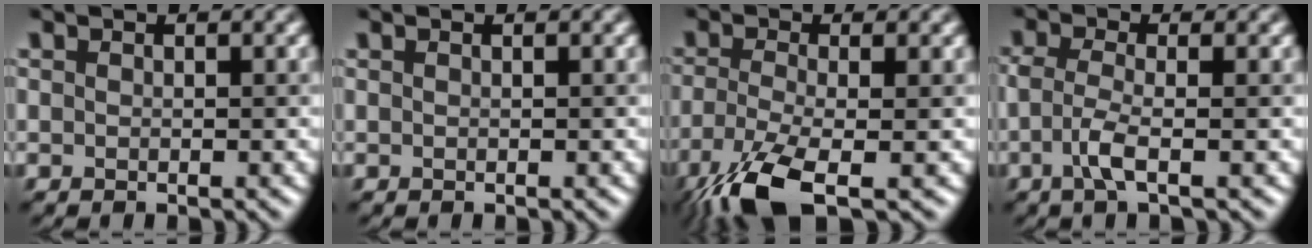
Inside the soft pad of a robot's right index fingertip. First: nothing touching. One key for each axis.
{"total": 0.0}
{"total": 6.8, "fx": -4.1, "fy": 1.8, "fz": 5.1, "tx": -0.109, "ty": -0.006, "tz": -0.081}
{"total": 2.3, "fx": -0.9, "fy": 0.6, "fz": 2.1, "tx": -0.049, "ty": 0.006, "tz": -0.014}